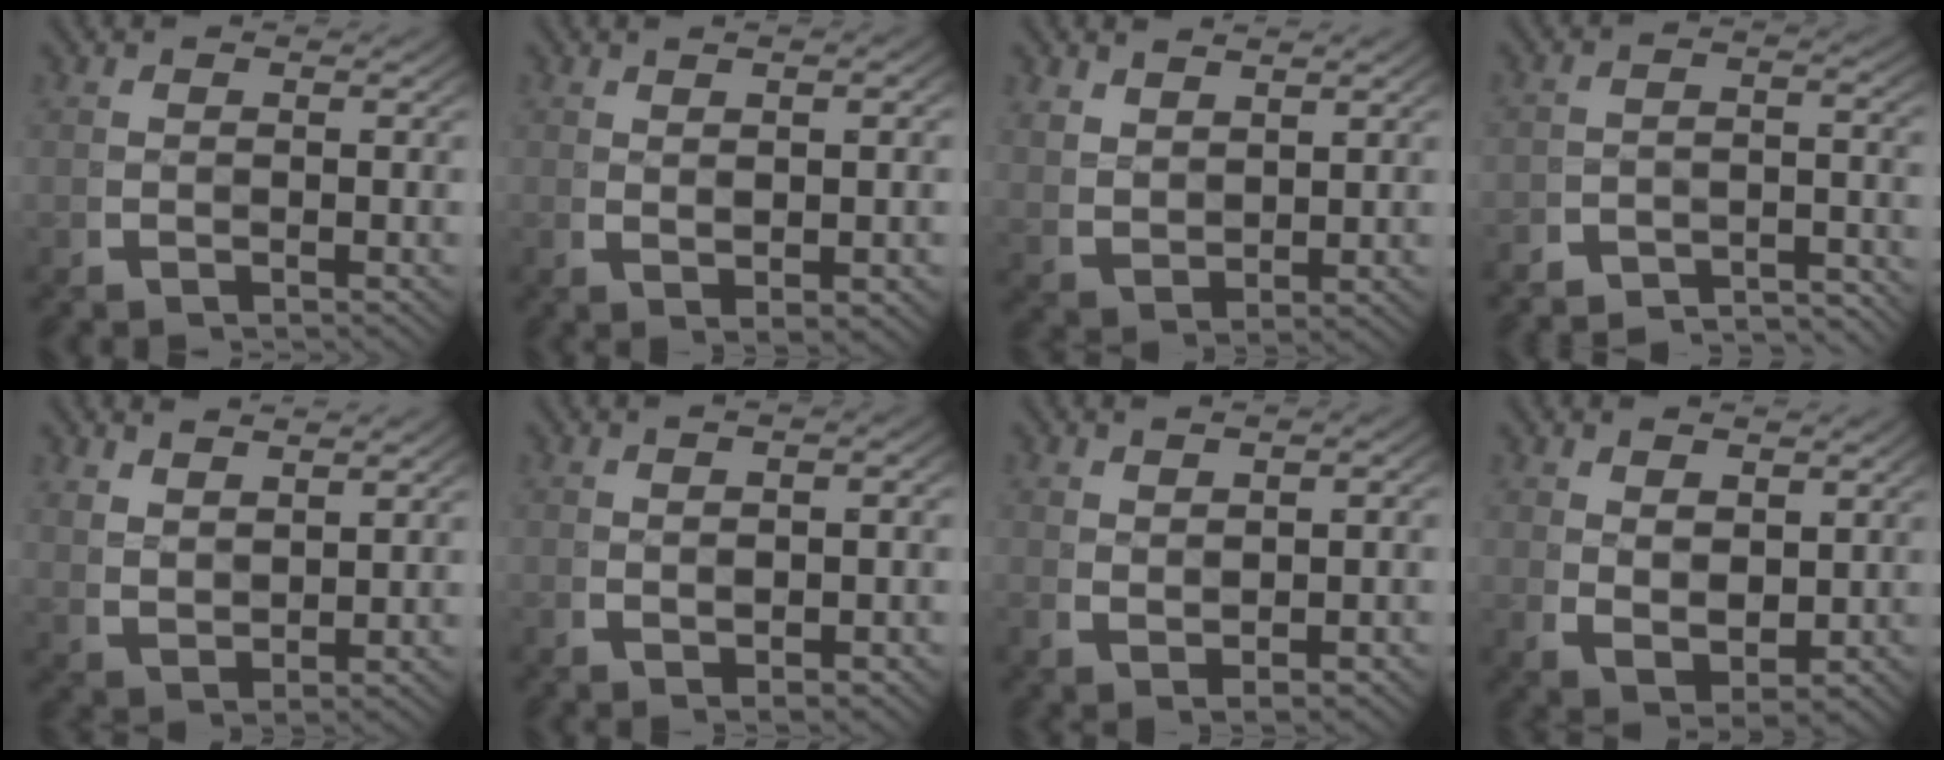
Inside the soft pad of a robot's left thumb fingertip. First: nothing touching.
{"total": 3.0, "force": [0.6, 1.0, 2.7], "torque": [-0.039, 0.003, 0.012]}
{"total": 2.8, "force": [1.8, 1.7, 1.3], "torque": [-0.029, -0.009, 0.046]}
{"total": 6.6, "force": [-6.2, 1.7, 1.5], "torque": [0.001, -0.016, -0.107]}
{"total": 3.0, "force": [2.1, 1.4, 1.5], "torque": [-0.029, -0.007, 0.049]}
{"total": 2.8, "force": [-0.3, 1.2, 2.6], "torque": [-0.034, 0.002, -0.004]}
{"total": 2.6, "force": [0.3, 1.2, 2.3], "torque": [-0.031, 0.002, 0.008]}
{"total": 4.1, "force": [0.2, 2.9, 2.9], "torque": [-0.058, -0.024, 0.016]}